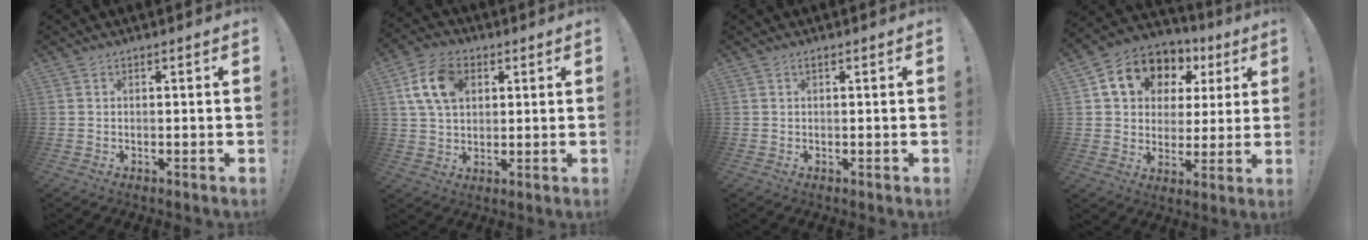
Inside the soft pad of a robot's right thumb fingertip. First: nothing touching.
{"total": 12.6, "force": [4.2, 8.6, 8.3], "torque": [-0.155, 0.005, 0.083]}
{"total": 0.6, "force": [0.3, 0.2, 0.5], "torque": [-0.013, 0.001, 0.005]}
{"total": 14.1, "force": [6.9, 10.6, 6.3], "torque": [-0.095, -0.033, 0.135]}